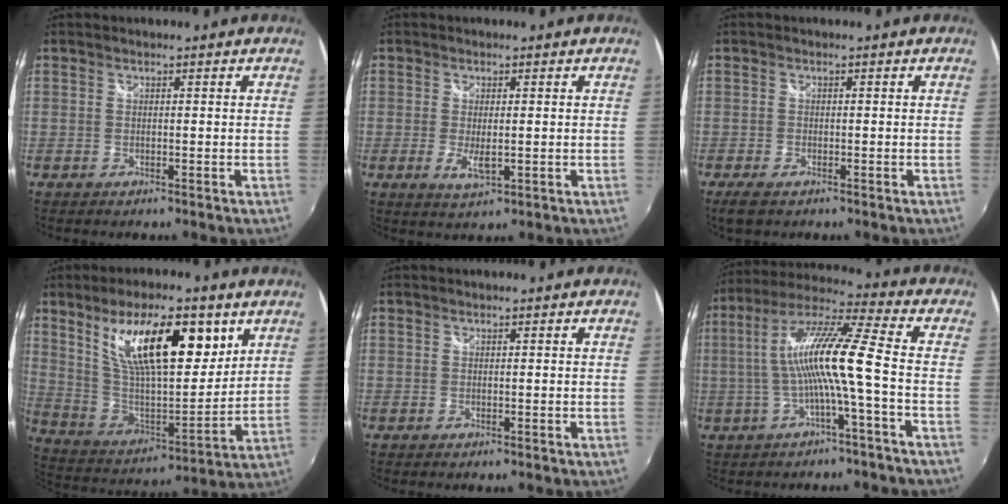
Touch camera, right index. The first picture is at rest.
{"total": 3.7, "force": [-0.7, 1.3, 3.4], "torque": [-0.065, -0.011, -0.009]}
{"total": 3.6, "force": [-2.4, 1.6, 2.1], "torque": [-0.048, -0.014, -0.043]}
{"total": 21.1, "force": [10.2, 7.6, 16.8], "torque": [-0.285, 0.003, 0.187]}
{"total": 0.0}
{"total": 12.6, "force": [-1.9, -0.5, 12.4], "torque": [-0.231, 0.011, -0.030]}